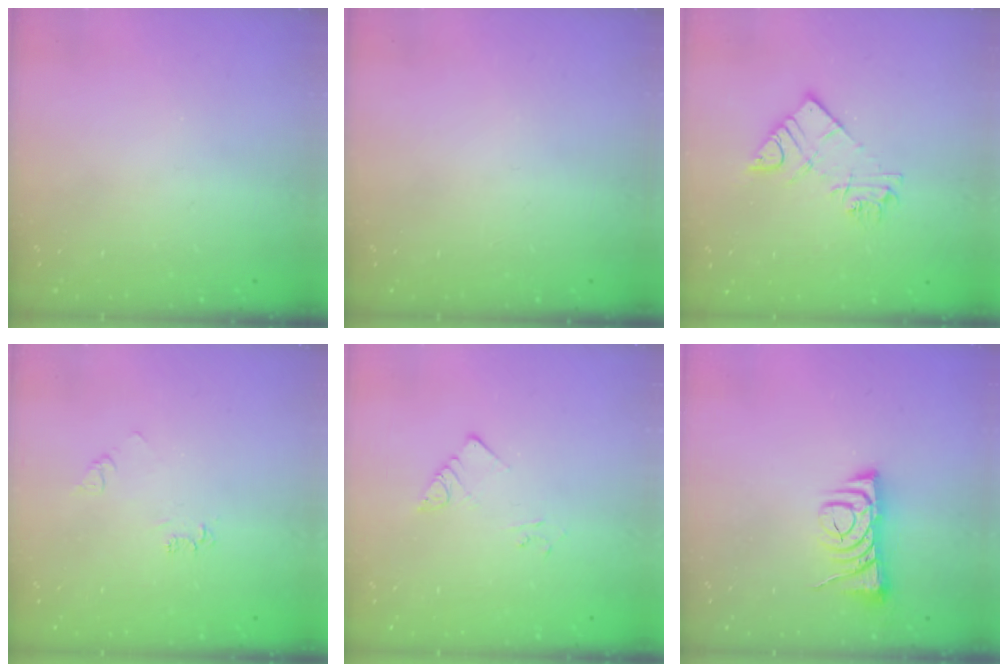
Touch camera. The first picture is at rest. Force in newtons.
{"total": 0.0}
{"total": 10.0, "press": 9.9, "slide": 0.9}
{"total": 4.3, "press": 4.3, "slide": 0.5}
{"total": 2.2, "press": 2.2, "slide": 0.2}
{"total": 9.8, "press": 9.7, "slide": 1.1}